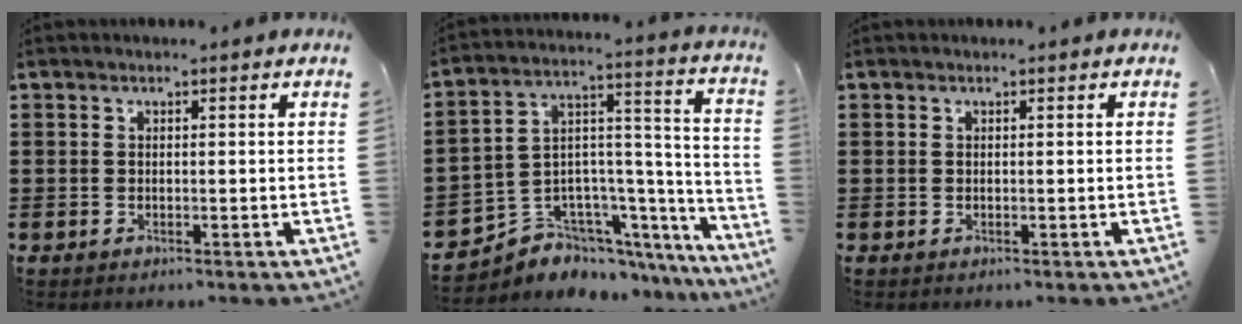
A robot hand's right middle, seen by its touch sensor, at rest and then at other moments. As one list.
[{"total": 5.4, "force": [-4.2, 3.3, -0.5], "torque": [-0.001, -0.011, -0.077]}, {"total": 0.0}]